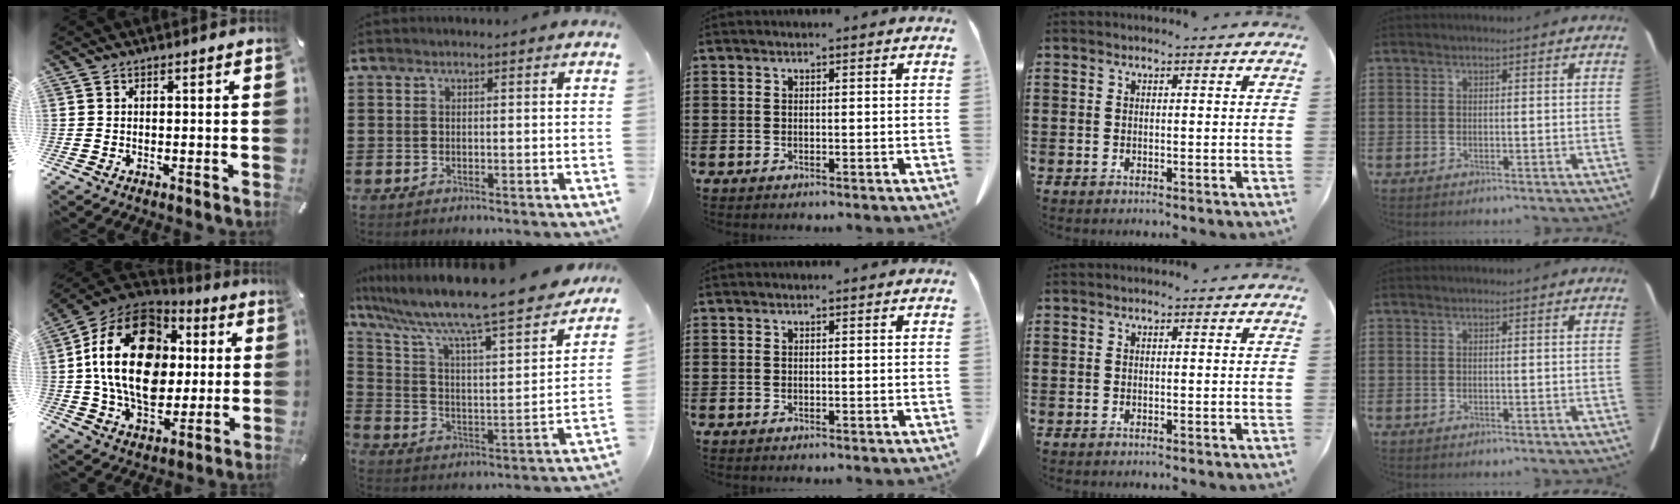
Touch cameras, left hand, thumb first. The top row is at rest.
{"thumb": {"total": 24.1, "force": [2.9, 16.8, 17.0], "torque": [-0.321, 0.007, 0.049]}, "index": {"total": 10.5, "force": [8.9, 0.4, 5.5], "torque": [-0.146, -0.069, 0.143]}}